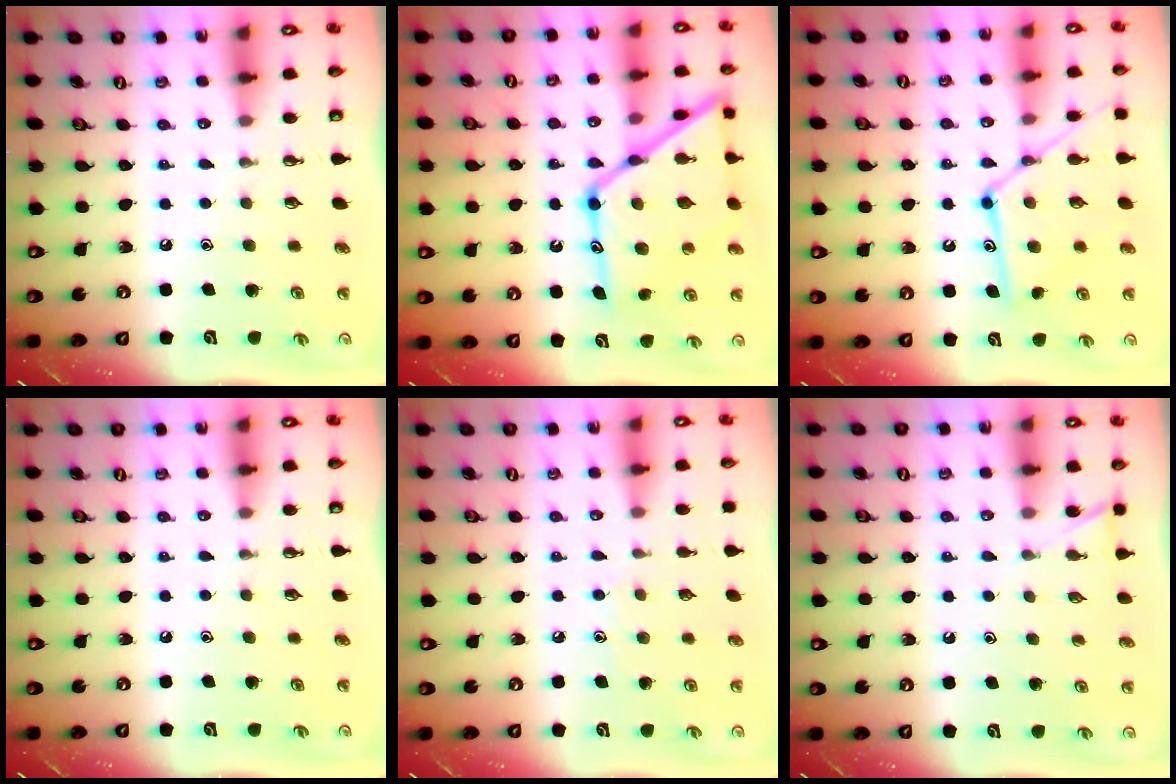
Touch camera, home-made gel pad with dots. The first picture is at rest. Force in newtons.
{"total": 22.1, "press": 22.0, "slide": 1.8}
{"total": 14.8, "press": 14.8, "slide": 1.3}
{"total": 0.0}
{"total": 5.4, "press": 5.4, "slide": 0.7}
{"total": 3.5, "press": 3.5, "slide": 0.5}